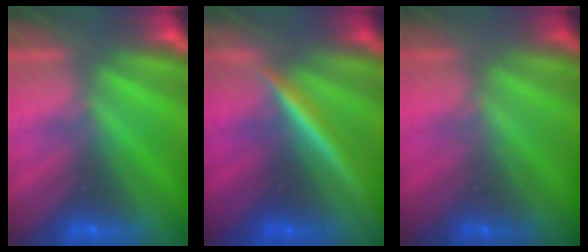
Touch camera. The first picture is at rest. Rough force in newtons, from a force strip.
{"total": 4.8}
{"total": 1.8}